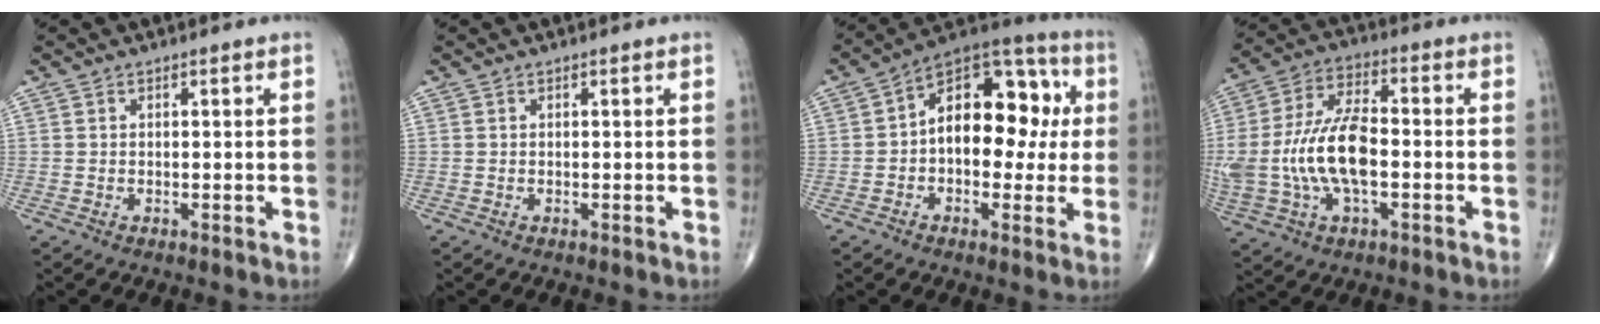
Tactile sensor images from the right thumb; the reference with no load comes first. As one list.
[{"total": 0.0}, {"total": 17.2, "force": [1.1, 10.5, 13.5], "torque": [-0.151, 0.043, 0.005]}, {"total": 17.3, "force": [-2.1, 8.5, 14.9], "torque": [-0.321, 0.026, -0.035]}]